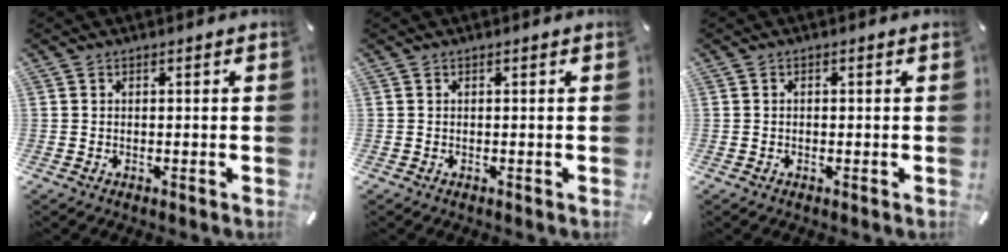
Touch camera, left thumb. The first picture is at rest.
{"total": 0.0}
{"total": 0.6, "force": [-0.2, 0.4, 0.4], "torque": [-0.007, 0.002, -0.004]}